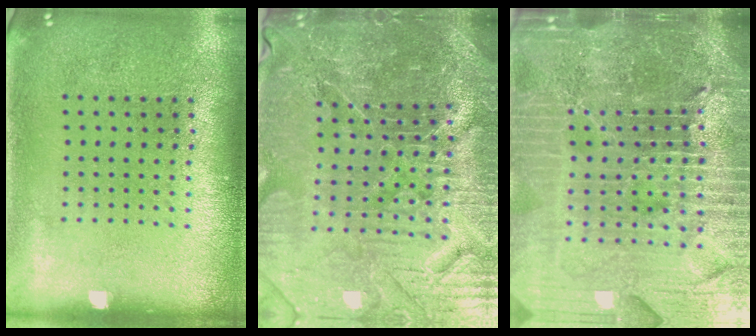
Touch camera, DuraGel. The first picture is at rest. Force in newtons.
{"total": 5.6, "press": 5.3, "slide": 2.0}
{"total": 6.9, "press": 6.0, "slide": 3.4}